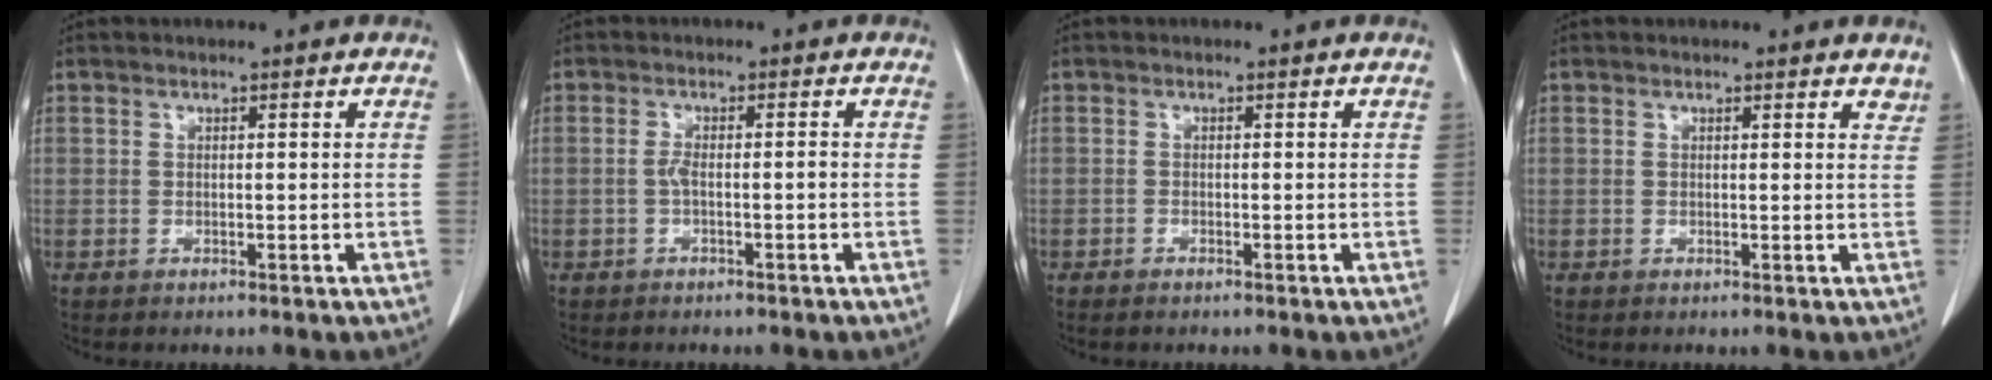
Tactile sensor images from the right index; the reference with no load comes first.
{"total": 2.0, "force": [-0.6, 0.3, 1.9], "torque": [-0.034, 0.002, -0.011]}
{"total": 0.6, "force": [-0.6, 0.1, 0.3], "torque": [-0.007, -0.001, -0.006]}
{"total": 2.4, "force": [2.2, 0.7, 0.6], "torque": [-0.001, -0.006, 0.011]}